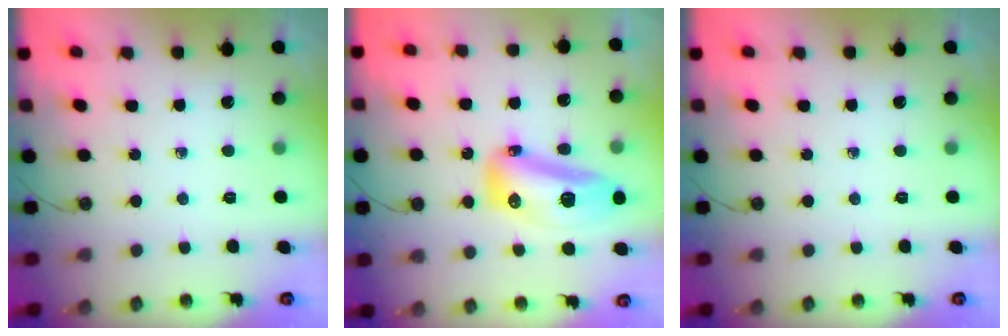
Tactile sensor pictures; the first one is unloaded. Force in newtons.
{"total": 15.6, "press": 15.5, "slide": 1.5}
{"total": 0.0}